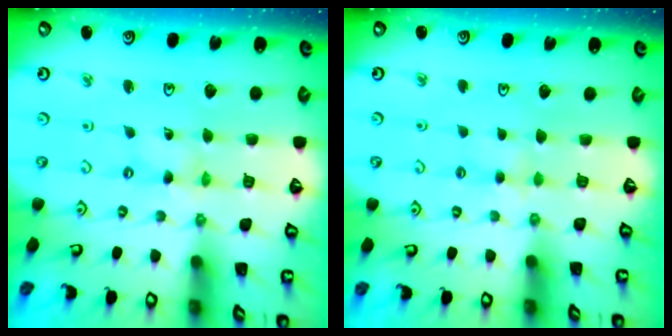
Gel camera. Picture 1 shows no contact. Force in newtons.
{"total": 3.1, "press": 3.0, "slide": 0.5}